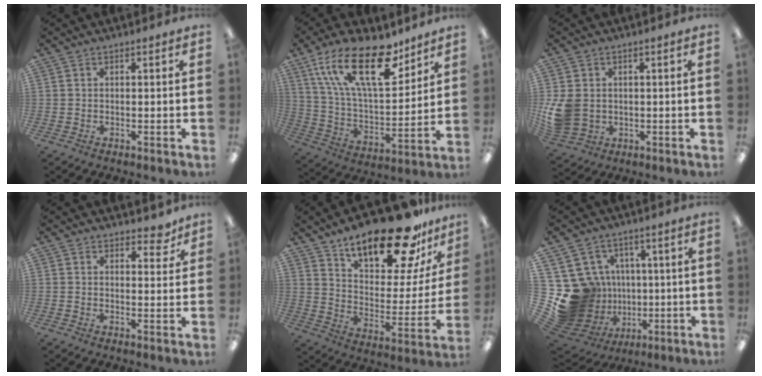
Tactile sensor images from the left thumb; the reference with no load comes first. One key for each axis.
{"total": 22.9, "fx": 13.6, "fy": 9.7, "fz": 15.7, "tx": -0.281, "ty": -0.063, "tz": 0.233}
{"total": 8.6, "fx": 0.1, "fy": 7.2, "fz": 4.7, "tx": -0.110, "ty": 0.012, "tz": 0.008}
{"total": 4.3, "fx": 3.5, "fy": 1.9, "fz": 1.8, "tx": -0.009, "ty": -0.019, "tz": 0.058}
{"total": 24.4, "fx": 18.7, "fy": 7.9, "fz": 13.5, "tx": -0.198, "ty": -0.125, "tz": 0.310}
{"total": 17.5, "fx": -0.3, "fy": 16.5, "fz": 5.8, "tx": -0.121, "ty": -0.017, "tz": 0.043}